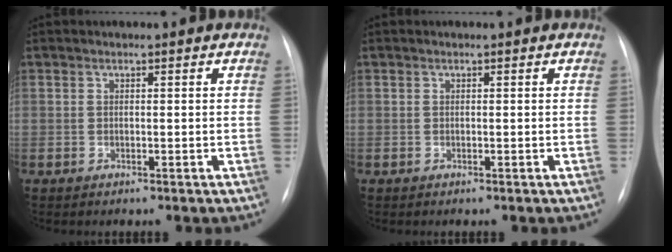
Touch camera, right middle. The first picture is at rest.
{"total": 0.0}